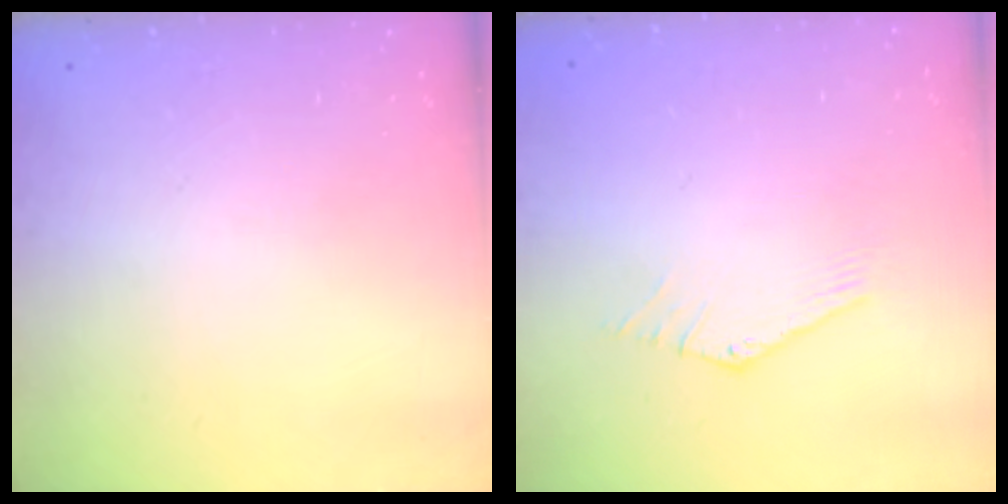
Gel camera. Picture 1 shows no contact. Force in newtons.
{"total": 0.9, "press": 0.9, "slide": 0.1}